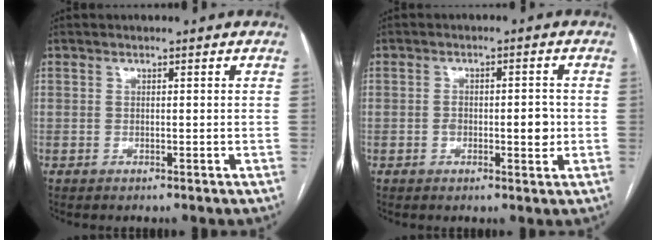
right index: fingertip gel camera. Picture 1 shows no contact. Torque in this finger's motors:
{"motor_torque": [0.78, 0.04, 0.13, 0.05]}